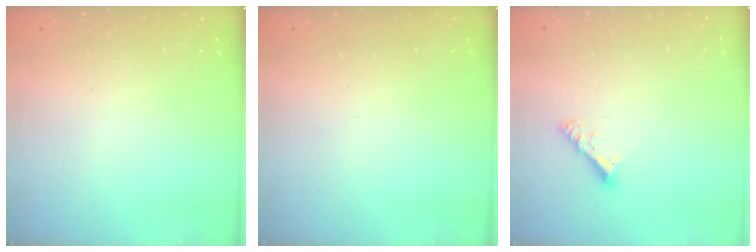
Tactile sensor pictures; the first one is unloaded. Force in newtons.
{"total": 0.0}
{"total": 5.5, "press": 5.5, "slide": 0.3}